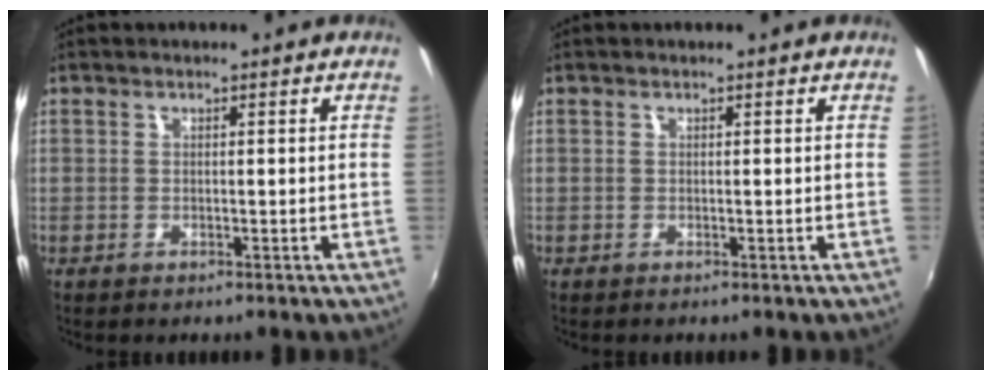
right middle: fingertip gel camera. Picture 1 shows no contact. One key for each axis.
{"total": 0.0}